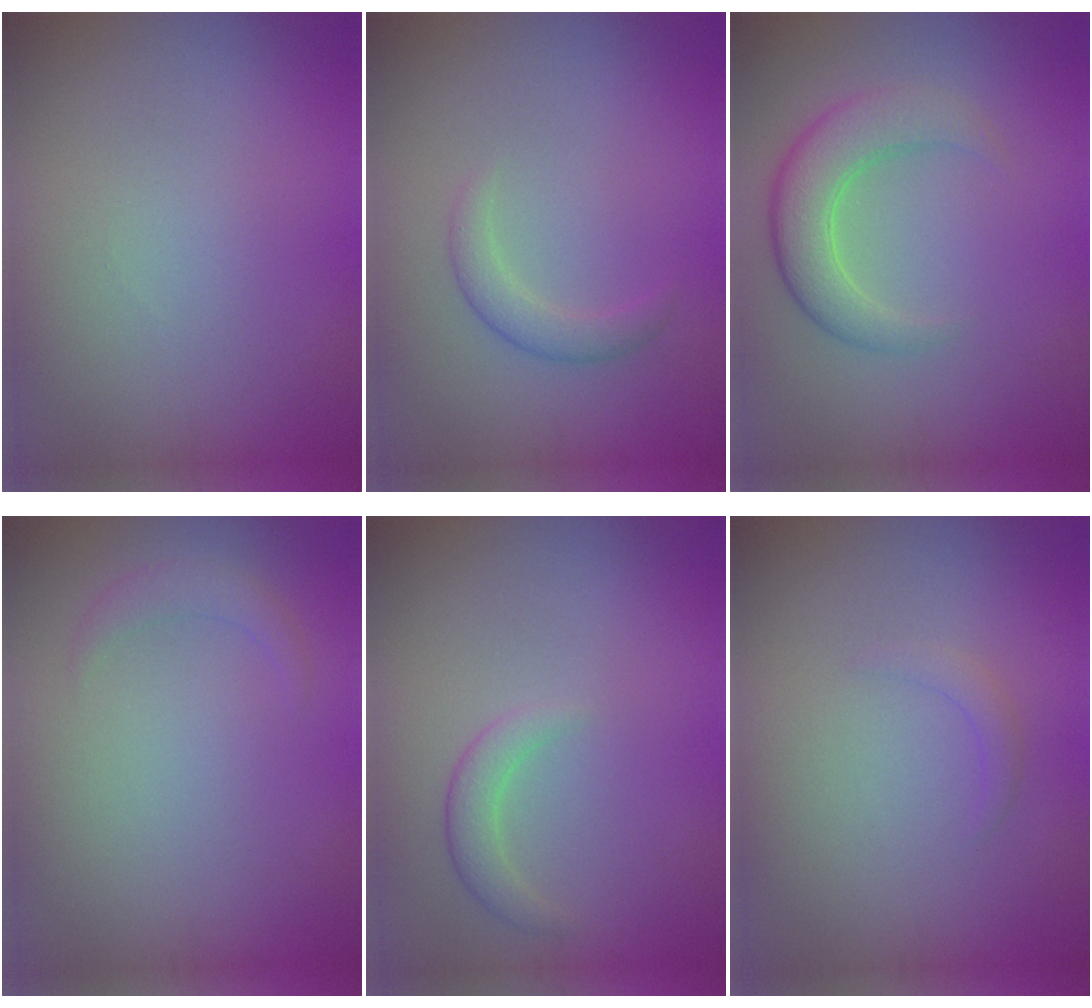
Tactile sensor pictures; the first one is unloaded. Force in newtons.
{"total": 2.0, "press": 2.0, "slide": 0.1}
{"total": 4.4, "press": 4.4, "slide": 0.3}
{"total": 1.3, "press": 1.3, "slide": 0.1}
{"total": 1.8, "press": 1.8, "slide": 0.1}
{"total": 0.9, "press": 0.9, "slide": 0.0}